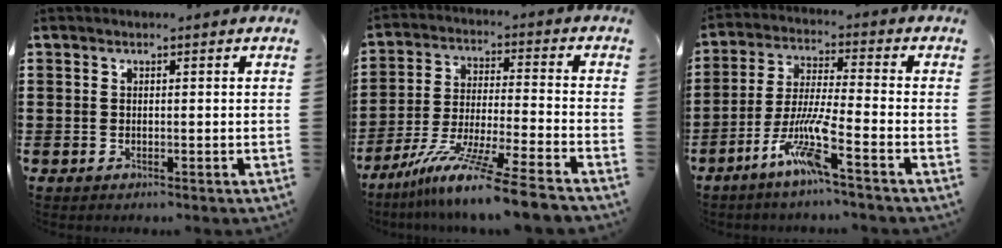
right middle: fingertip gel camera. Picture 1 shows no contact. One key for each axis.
{"total": 11.4, "fx": -9.6, "fy": -1.0, "fz": 6.1, "tx": -0.108, "ty": 0.005, "tz": -0.189}
{"total": 8.6, "fx": -5.3, "fy": 0.6, "fz": 6.8, "tx": -0.144, "ty": -0.004, "tz": -0.104}